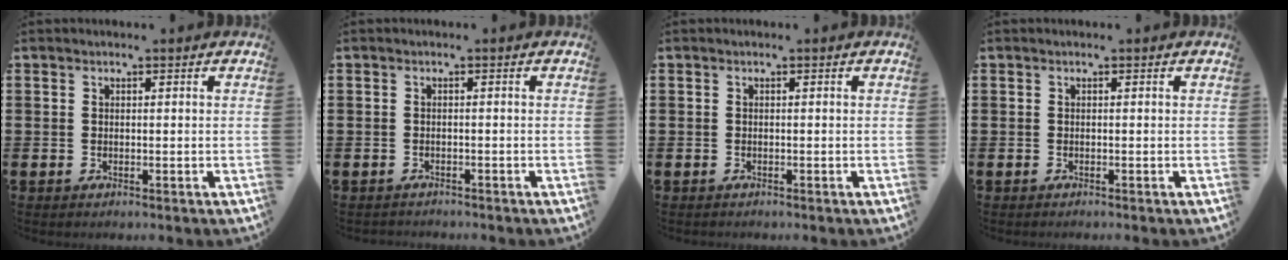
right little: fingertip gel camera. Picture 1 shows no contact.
{"total": 0.7, "force": [-0.7, 0.0, -0.1], "torque": [0.000, 0.000, -0.015]}
{"total": 0.0}
{"total": 0.0}